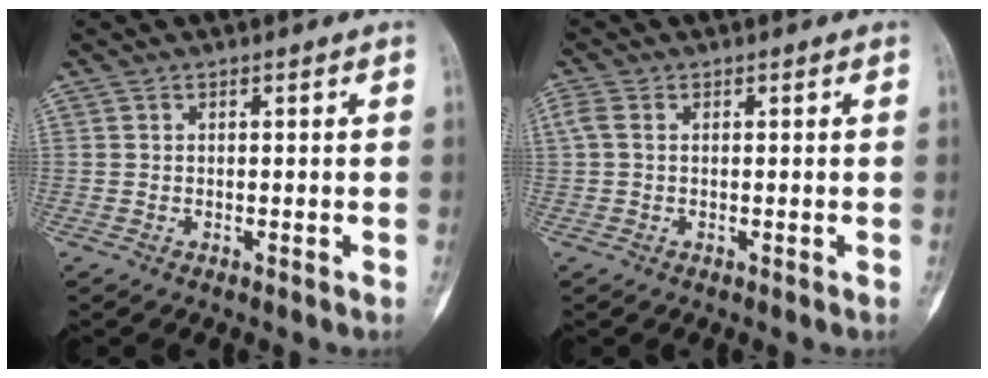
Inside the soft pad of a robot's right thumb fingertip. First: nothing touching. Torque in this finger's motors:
{"motor_torque": [-0.06, 0.48, 0.02, -0.02, -0.01]}